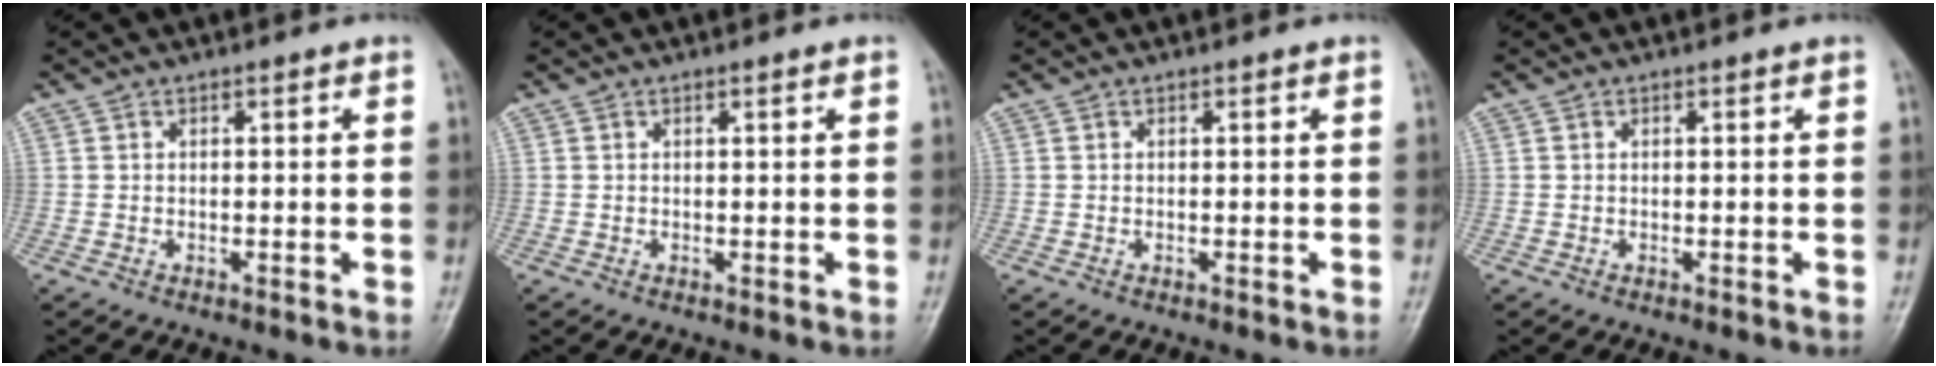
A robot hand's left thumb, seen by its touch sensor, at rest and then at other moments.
{"total": 0.5, "force": [0.3, 0.0, 0.4], "torque": [-0.007, 0.000, 0.003]}
{"total": 0.0}
{"total": 0.0}